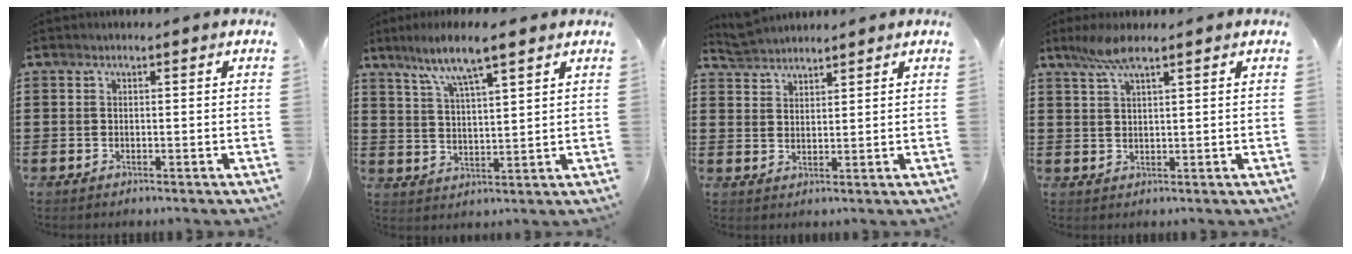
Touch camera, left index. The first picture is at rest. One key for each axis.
{"total": 7.0, "fx": 5.1, "fy": 0.6, "fz": 4.7, "tx": -0.107, "ty": -0.012, "tz": 0.087}
{"total": 3.4, "fx": 3.4, "fy": 0.3, "fz": 0.0, "tx": -0.011, "ty": -0.007, "tz": 0.066}
{"total": 4.5, "fx": 2.8, "fy": 0.9, "fz": 3.3, "tx": -0.073, "ty": 0.005, "tz": 0.051}